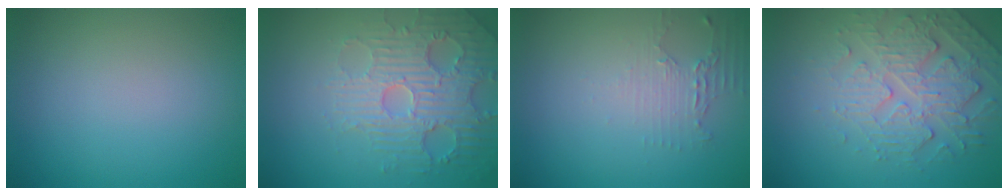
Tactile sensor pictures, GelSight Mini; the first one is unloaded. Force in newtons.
{"total": 4.8, "press": 4.5, "slide": 1.5}
{"total": 2.2, "press": 1.6, "slide": 1.5}
{"total": 4.8, "press": 3.7, "slide": 3.1}